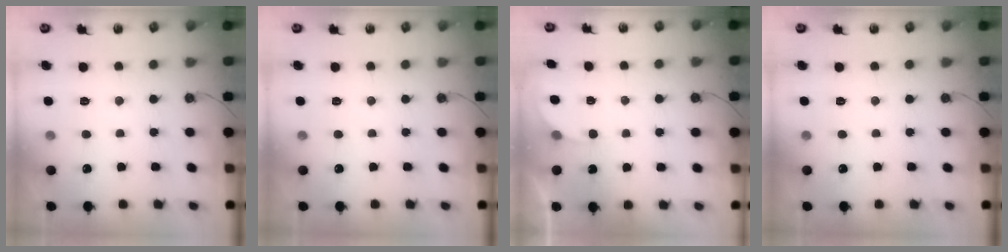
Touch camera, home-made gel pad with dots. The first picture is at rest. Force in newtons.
{"total": 0.0}
{"total": 1.9, "press": 1.9, "slide": 0.2}
{"total": 0.0}